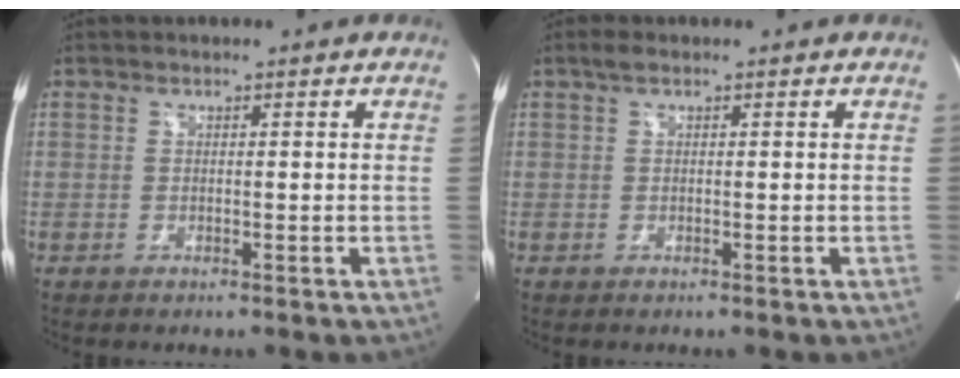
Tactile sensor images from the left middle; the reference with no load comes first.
{"total": 1.3, "force": [0.8, 0.4, 0.9], "torque": [-0.026, 0.015, 0.014]}